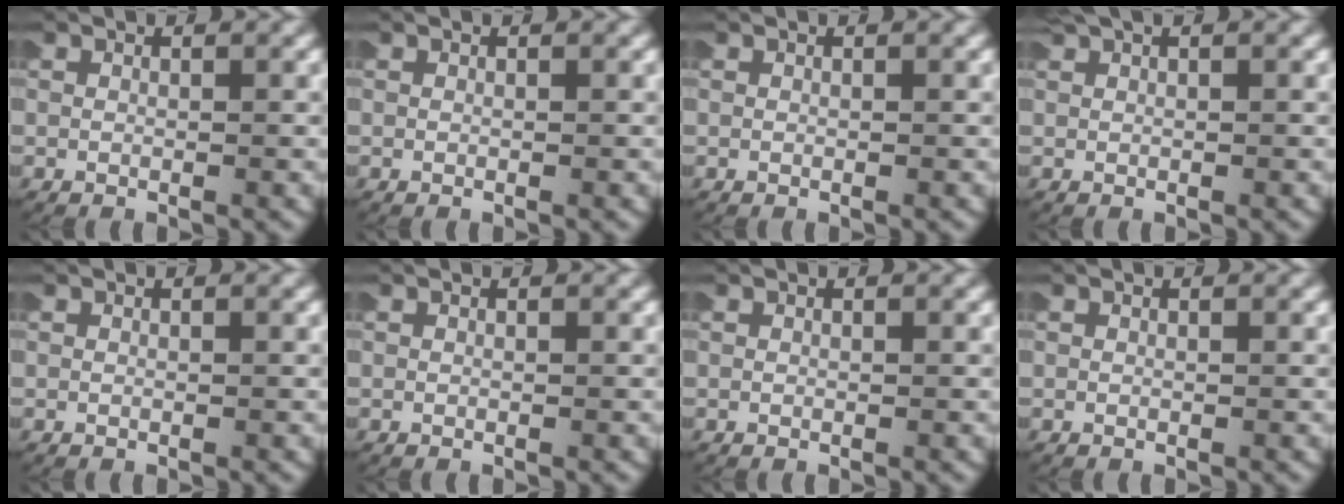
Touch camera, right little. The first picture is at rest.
{"total": 0.0}
{"total": 0.0}
{"total": 0.7, "force": [0.6, -0.4, -0.1], "torque": [0.003, 0.002, 0.009]}
{"total": 0.0}
{"total": 0.0}
{"total": 0.0}
{"total": 0.0}